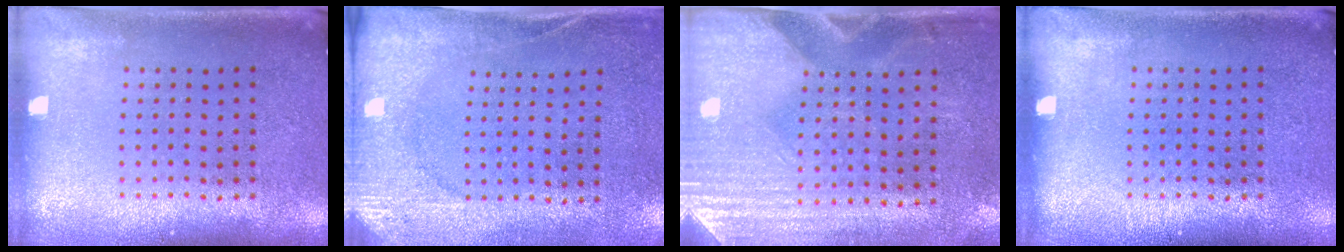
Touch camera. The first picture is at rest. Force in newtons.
{"total": 2.7, "press": 2.2, "slide": 1.7}
{"total": 3.0, "press": 2.6, "slide": 1.6}
{"total": 0.0}